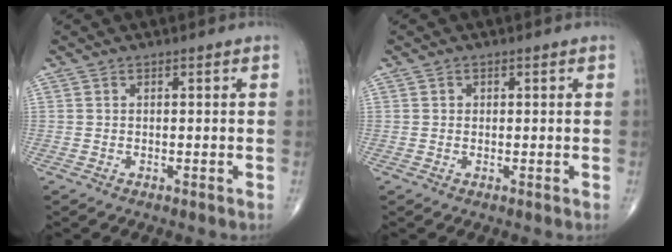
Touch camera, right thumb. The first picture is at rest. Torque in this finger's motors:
{"motor_torque": [-0.14, 0.04, -0.25, -0.04, 0.02]}